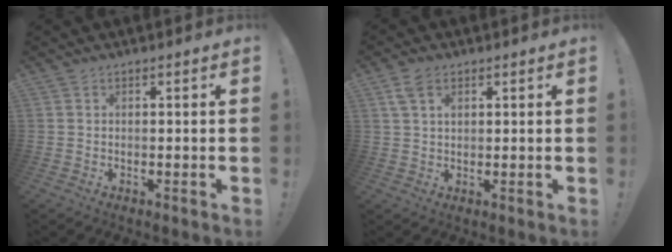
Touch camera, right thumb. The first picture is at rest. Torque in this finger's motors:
{"motor_torque": [0.24, 1.27, 0.71, 0.06, -0.01]}